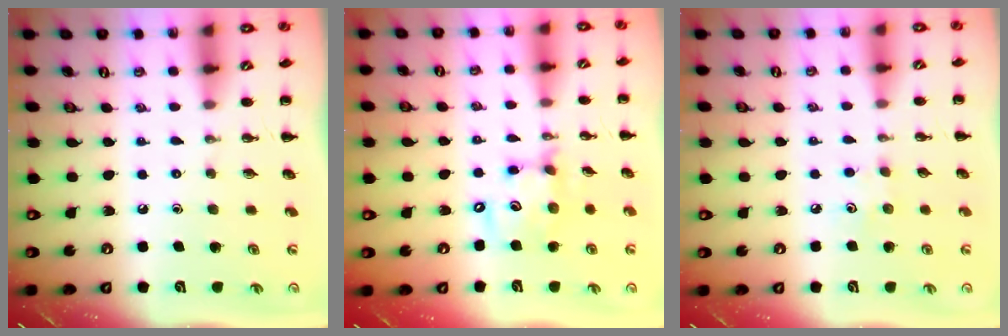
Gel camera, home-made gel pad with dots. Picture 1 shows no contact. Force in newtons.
{"total": 12.0, "press": 11.7, "slide": 2.8}
{"total": 3.7, "press": 3.6, "slide": 0.9}